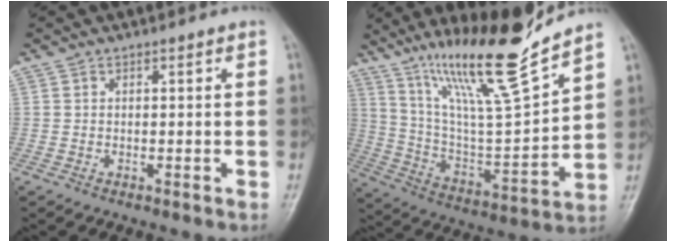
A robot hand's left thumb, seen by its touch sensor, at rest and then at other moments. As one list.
[{"total": 19.3, "force": [14.8, 1.0, 12.4], "torque": [-0.188, -0.082, 0.270]}]